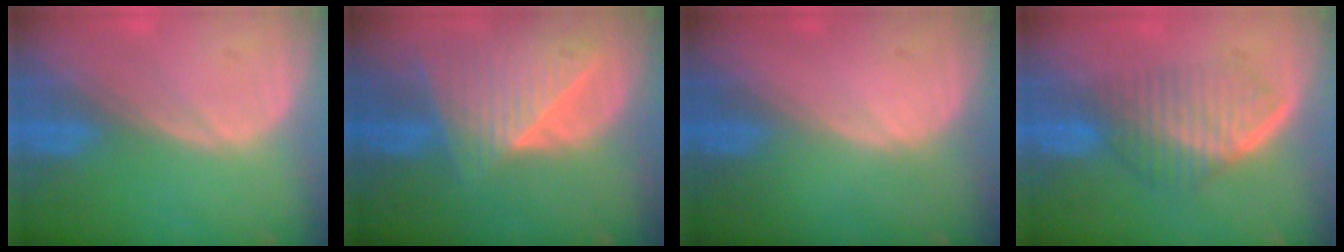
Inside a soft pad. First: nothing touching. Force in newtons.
{"total": 9.0, "press": 8.0, "slide": 4.1}
{"total": 0.6, "press": 0.1, "slide": 0.6}
{"total": 6.9, "press": 6.0, "slide": 3.4}